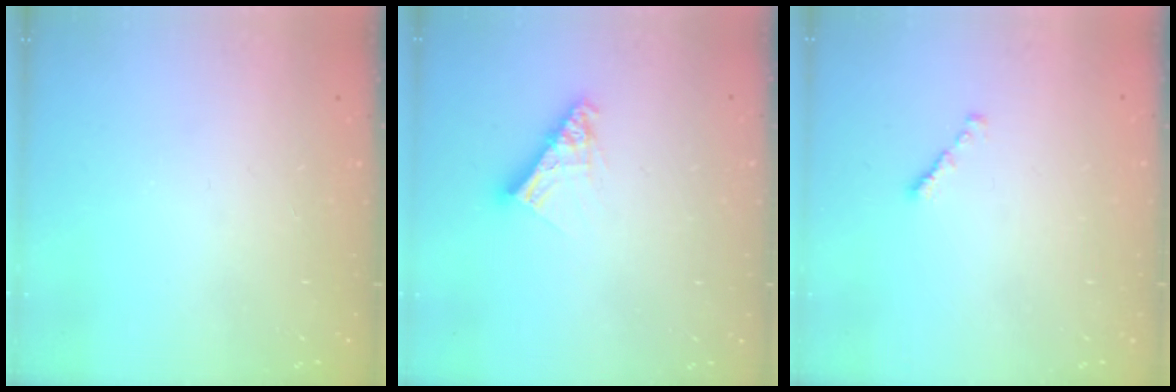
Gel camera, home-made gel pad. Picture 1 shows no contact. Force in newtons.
{"total": 9.5, "press": 9.5, "slide": 0.7}
{"total": 0.8, "press": 0.7, "slide": 0.4}